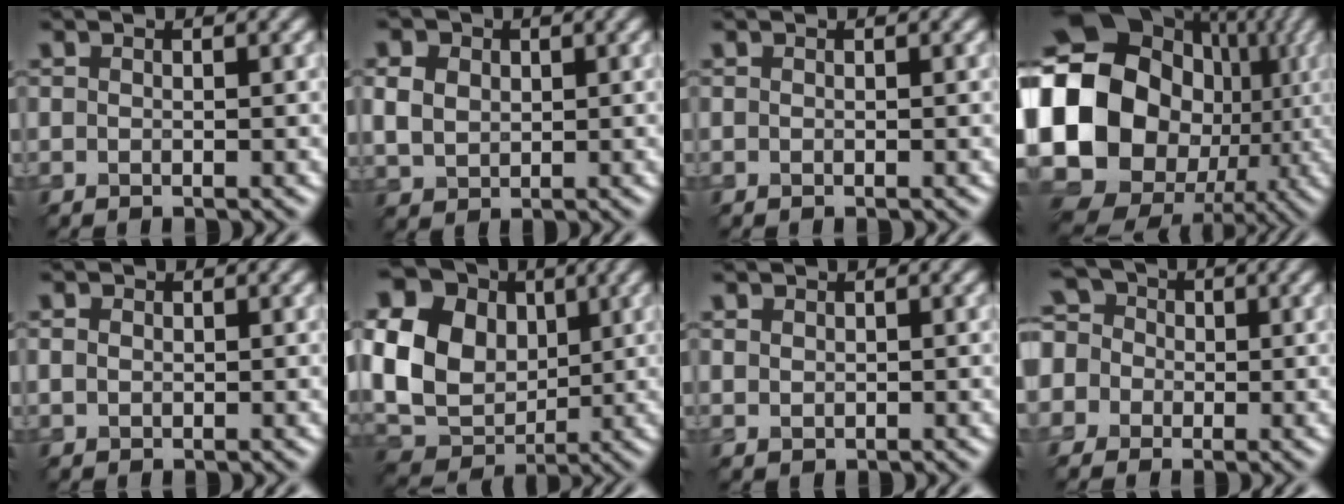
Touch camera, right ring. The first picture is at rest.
{"total": 5.1, "force": [1.6, 4.0, 2.7], "torque": [-0.078, 0.018, 0.017]}
{"total": 0.0}
{"total": 22.0, "force": [-1.2, 19.1, 10.8], "torque": [-0.223, 0.003, -0.057]}
{"total": 1.1, "force": [0.3, 0.9, 0.5], "torque": [-0.011, 0.001, 0.001]}
{"total": 13.8, "force": [2.2, 10.9, 8.1], "torque": [-0.187, 0.013, 0.028]}
{"total": 0.9, "force": [0.4, 0.7, 0.3], "torque": [-0.007, -0.002, 0.009]}
{"total": 7.6, "force": [0.6, 6.8, 3.4], "torque": [-0.088, 0.042, -0.036]}